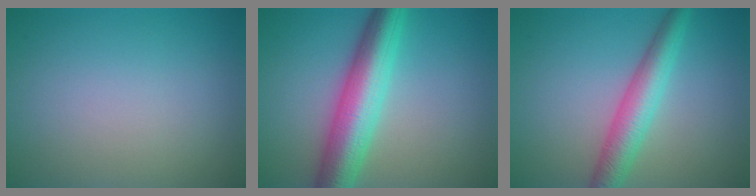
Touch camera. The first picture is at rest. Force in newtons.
{"total": 7.7, "press": 7.7, "slide": 0.1}
{"total": 4.6, "press": 4.6, "slide": 0.2}